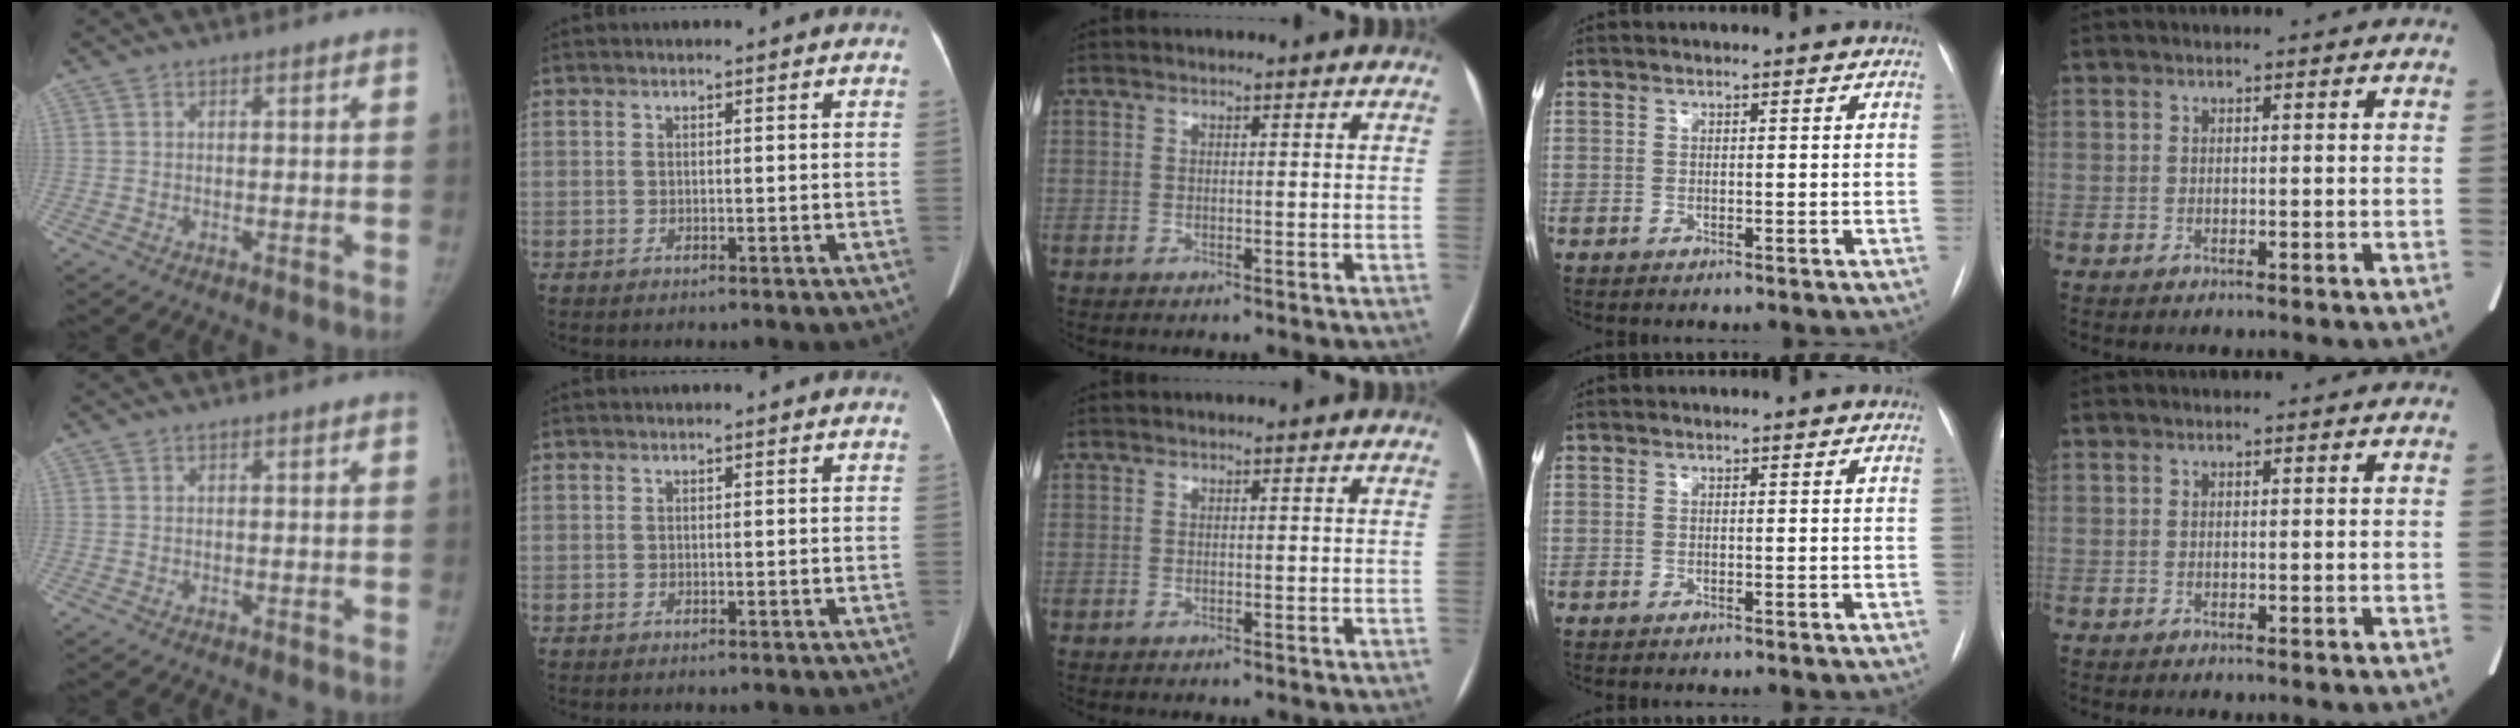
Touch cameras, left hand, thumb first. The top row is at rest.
{}